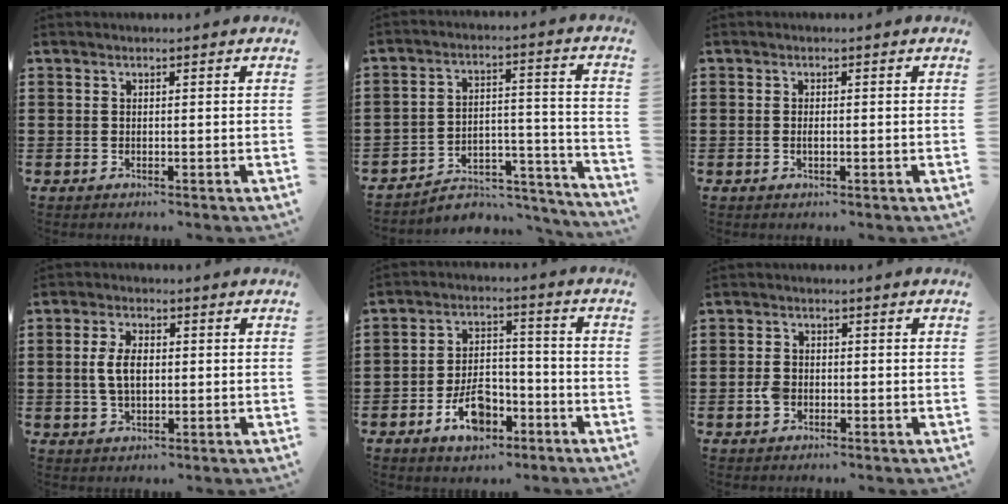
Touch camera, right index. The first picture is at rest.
{"total": 5.7, "force": [-5.1, 2.0, 1.3], "torque": [-0.020, 0.014, -0.100]}
{"total": 1.1, "force": [-0.2, 0.4, 1.0], "torque": [-0.020, -0.001, -0.003]}
{"total": 5.2, "force": [0.2, 2.8, 4.3], "torque": [-0.102, 0.005, -0.002]}
{"total": 8.0, "force": [-4.2, 4.3, 5.2], "torque": [-0.087, 0.014, -0.076]}
{"total": 2.8, "force": [-0.8, 2.1, 1.6], "torque": [-0.040, 0.001, -0.017]}